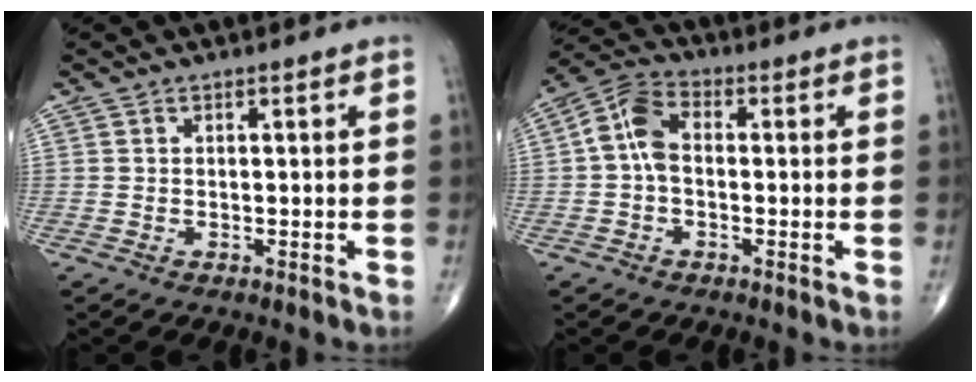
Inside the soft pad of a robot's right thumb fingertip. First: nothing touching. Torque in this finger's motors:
{"motor_torque": [1.19, 1.13, 1.12, 0.04, 0.06]}